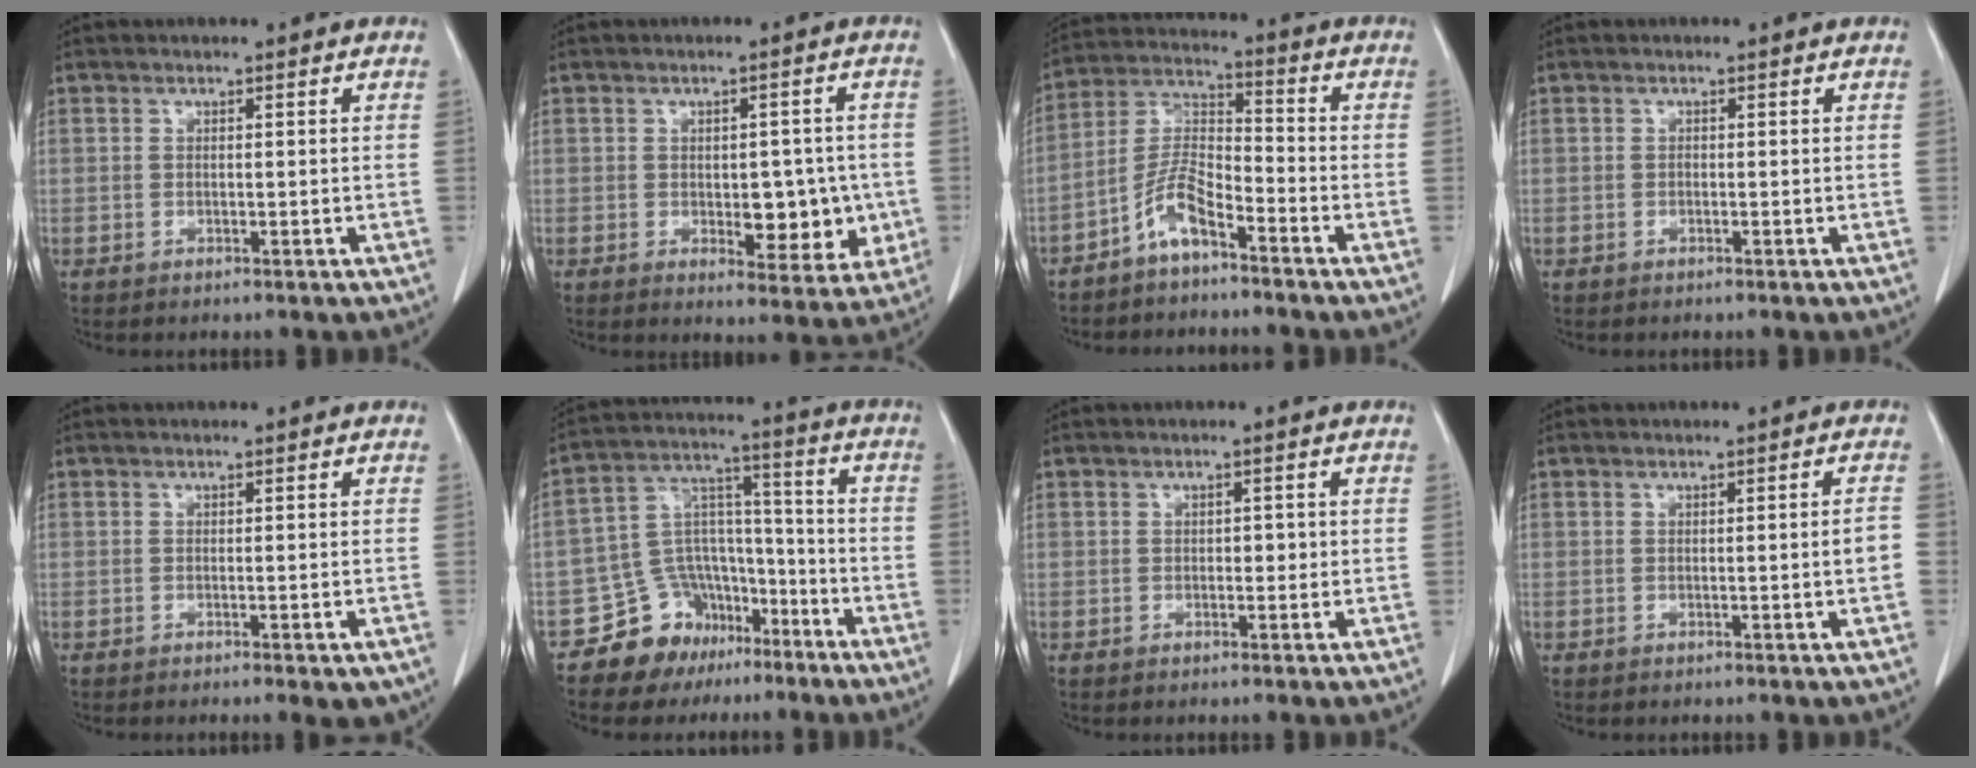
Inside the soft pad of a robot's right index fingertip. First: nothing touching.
{"total": 8.0, "force": [-1.0, 4.2, 6.8], "torque": [-0.065, 0.004, -0.002]}
{"total": 7.1, "force": [-4.8, 1.9, 5.0], "torque": [-0.120, 0.007, -0.097]}
{"total": 0.0}
{"total": 2.9, "force": [-1.6, 0.7, 2.3], "torque": [-0.020, -0.006, -0.017]}
{"total": 12.0, "force": [-8.0, 8.6, 2.7], "torque": [-0.053, 0.078, -0.124]}
{"total": 1.4, "force": [-0.1, 0.9, 1.1], "torque": [-0.012, 0.004, -0.001]}
{"total": 2.3, "force": [-0.4, 0.0, 2.3], "torque": [-0.028, 0.000, -0.006]}